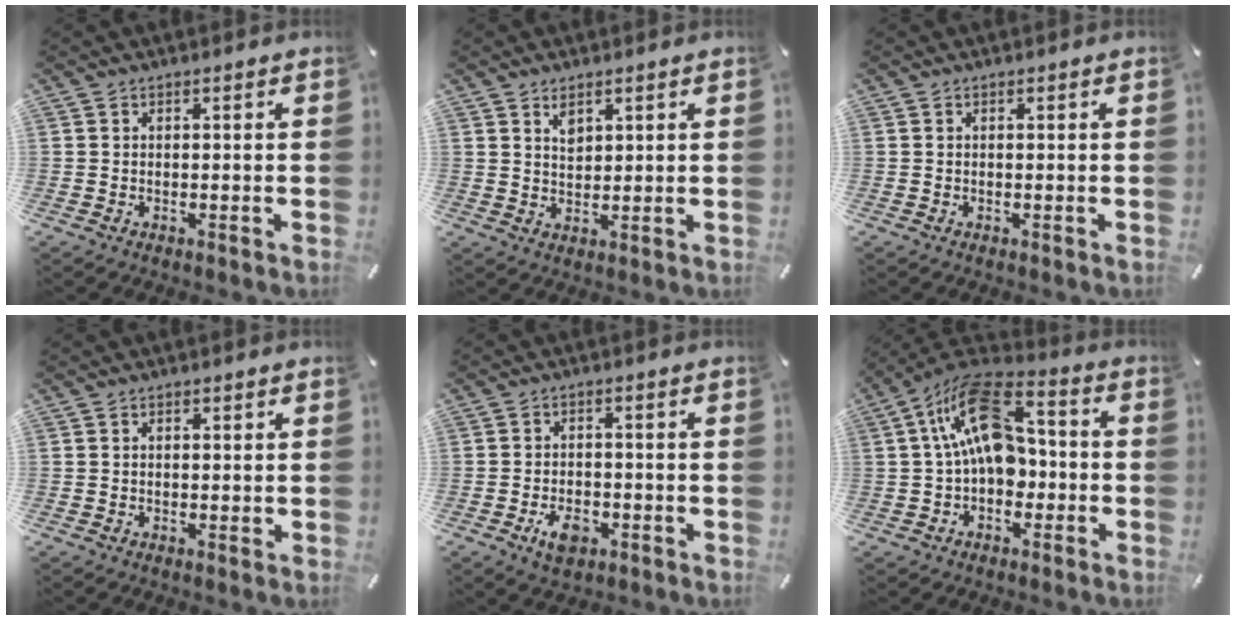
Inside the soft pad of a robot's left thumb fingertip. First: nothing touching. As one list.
[{"total": 3.2, "force": [2.0, 2.0, 1.4], "torque": [-0.015, -0.008, 0.035]}, {"total": 0.0}, {"total": 1.1, "force": [0.3, 0.7, 0.8], "torque": [-0.008, 0.001, 0.002]}, {"total": 5.4, "force": [-2.4, 3.4, 3.4], "torque": [-0.059, 0.006, -0.044]}, {"total": 16.9, "force": [2.4, 10.7, 12.9], "torque": [-0.232, -0.005, 0.042]}]